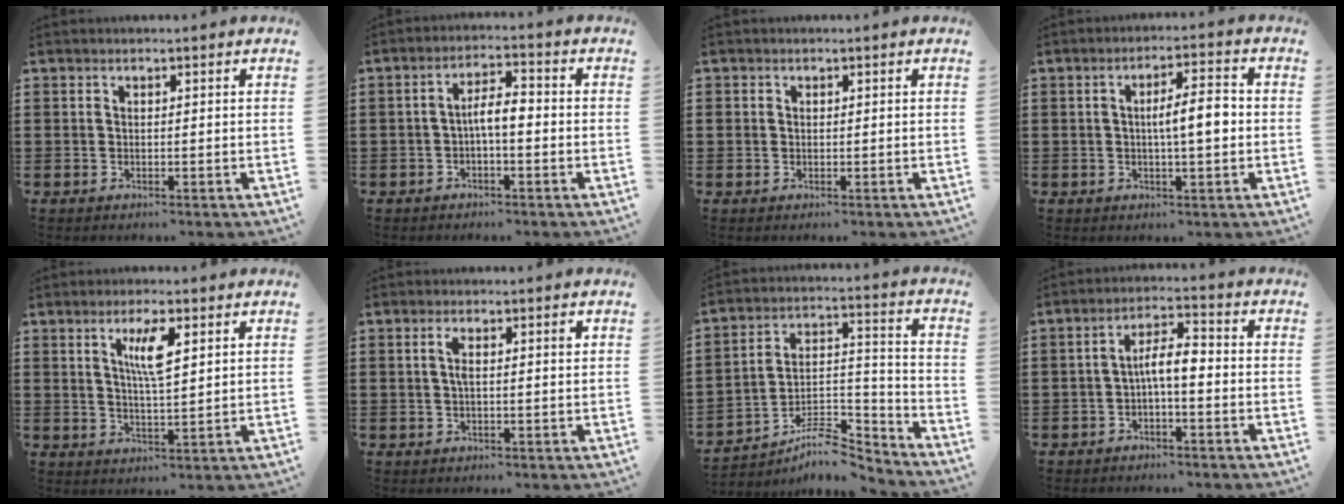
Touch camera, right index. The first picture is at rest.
{"total": 4.1, "force": [-0.7, 1.3, 3.8], "torque": [-0.078, 0.008, -0.018]}
{"total": 0.6, "force": [0.0, 0.6, 0.0], "torque": [-0.002, 0.004, -0.001]}
{"total": 5.8, "force": [0.0, 1.3, 5.6], "torque": [-0.094, 0.002, -0.005]}
{"total": 5.1, "force": [2.1, 1.2, 4.5], "torque": [-0.087, 0.005, 0.031]}
{"total": 2.4, "force": [0.6, 0.5, 2.3], "torque": [-0.045, 0.003, 0.007]}
{"total": 8.0, "force": [-6.5, 3.1, 3.3], "torque": [-0.043, 0.022, -0.119]}
{"total": 4.9, "force": [-0.9, 1.5, 4.6], "torque": [-0.092, 0.012, -0.022]}